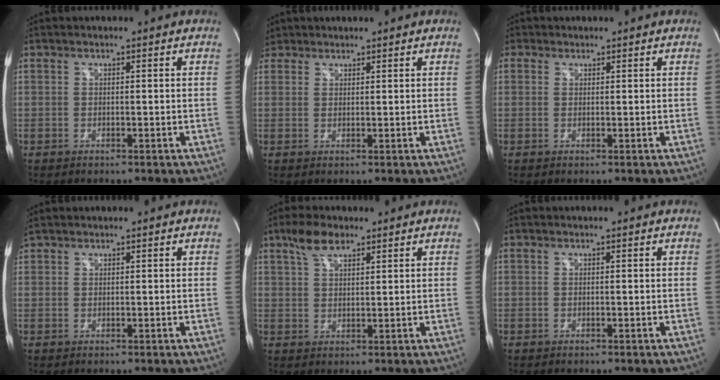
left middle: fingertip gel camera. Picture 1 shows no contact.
{"total": 3.5, "force": [2.6, 2.4, 0.1], "torque": [0.000, 0.016, 0.048]}
{"total": 1.4, "force": [0.7, 1.2, 0.1], "torque": [0.010, 0.006, 0.007]}
{"total": 1.2, "force": [1.2, 0.2, 0.1], "torque": [-0.015, 0.021, 0.030]}
{"total": 4.9, "force": [3.4, 1.8, 3.0], "torque": [-0.067, 0.014, 0.068]}
{"total": 0.0}